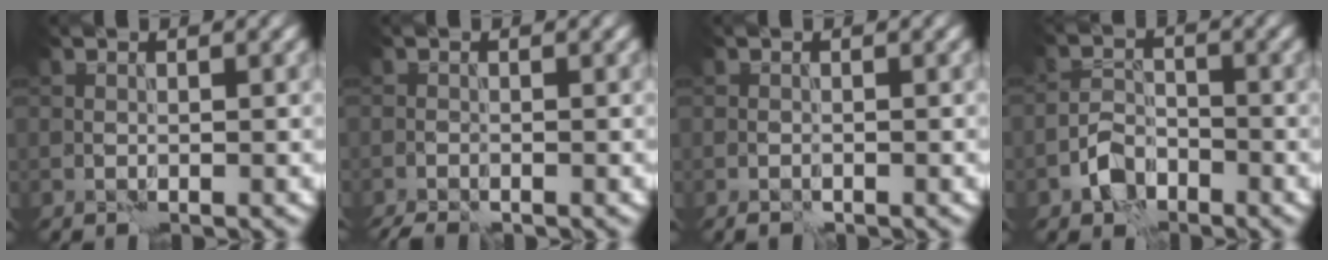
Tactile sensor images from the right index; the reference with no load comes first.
{"total": 2.1, "force": [-1.9, 0.2, 0.8], "torque": [-0.020, -0.001, -0.039]}
{"total": 0.8, "force": [-0.7, 0.2, 0.3], "torque": [-0.004, 0.003, -0.016]}
{"total": 3.1, "force": [-2.1, 1.9, 1.3], "torque": [-0.021, 0.009, -0.046]}